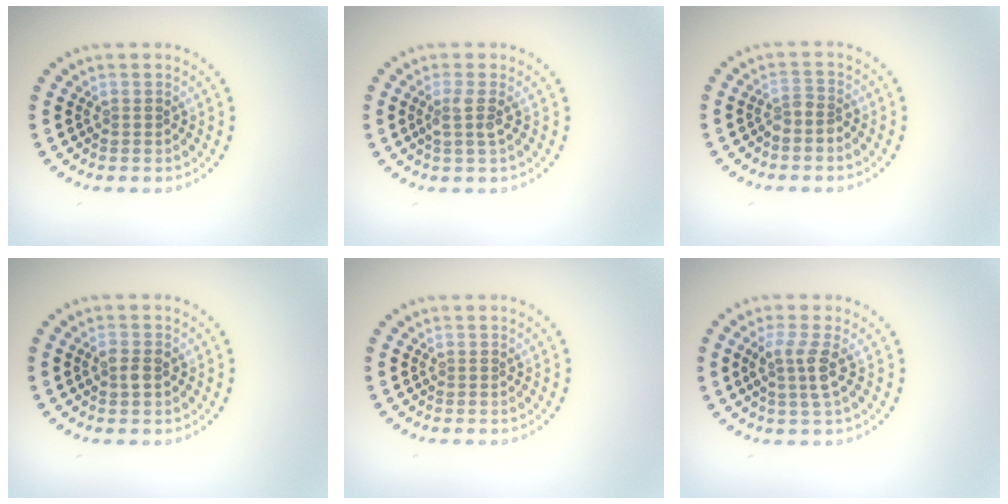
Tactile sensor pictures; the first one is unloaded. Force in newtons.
{"total": 1.7, "press": 1.3, "slide": 1.2}
{"total": 1.5, "press": 1.1, "slide": 1.0}
{"total": 1.5, "press": 1.5, "slide": 0.1}
{"total": 0.0}
{"total": 2.6, "press": 2.1, "slide": 1.5}